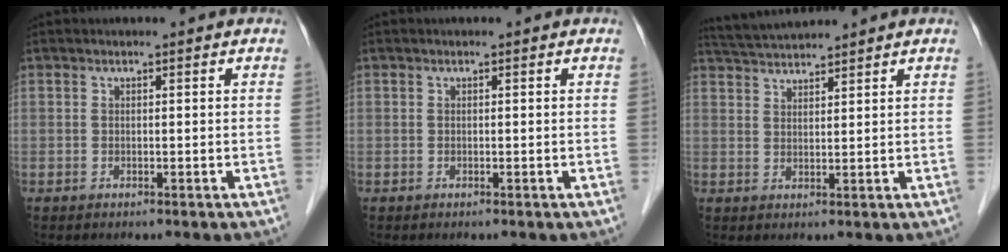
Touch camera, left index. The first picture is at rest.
{"total": 0.0}
{"total": 5.6, "force": [5.4, -0.6, 1.2], "torque": [-0.029, 0.028, 0.102]}